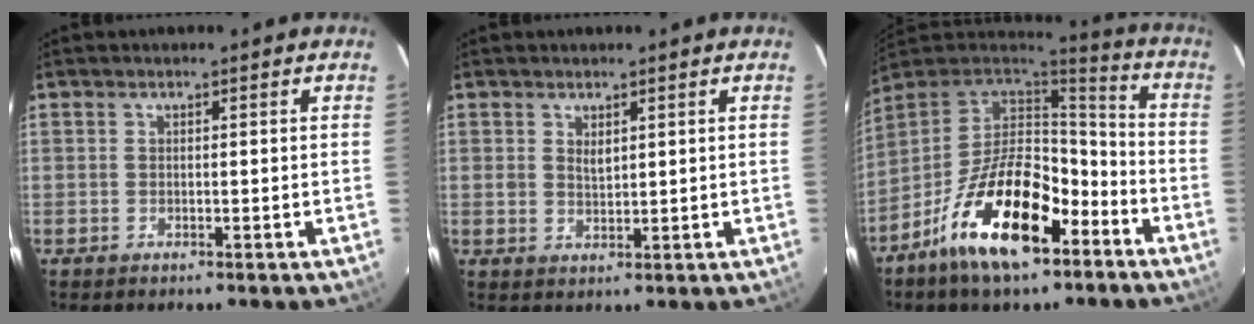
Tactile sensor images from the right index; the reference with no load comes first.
{"total": 2.0, "force": [1.1, 1.1, 1.2], "torque": [-0.018, 0.000, 0.021]}
{"total": 20.3, "force": [-10.7, 9.0, 14.6], "torque": [-0.274, -0.008, -0.183]}